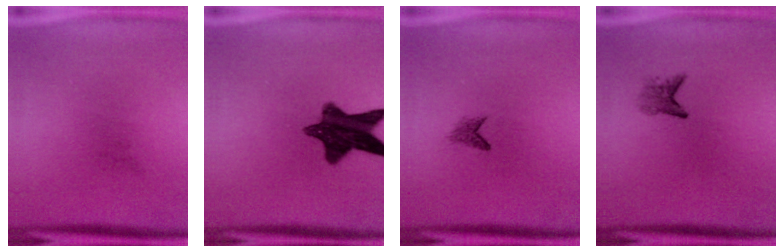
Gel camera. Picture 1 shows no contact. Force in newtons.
{"total": 11.5}
{"total": 1.2}
{"total": 2.0}